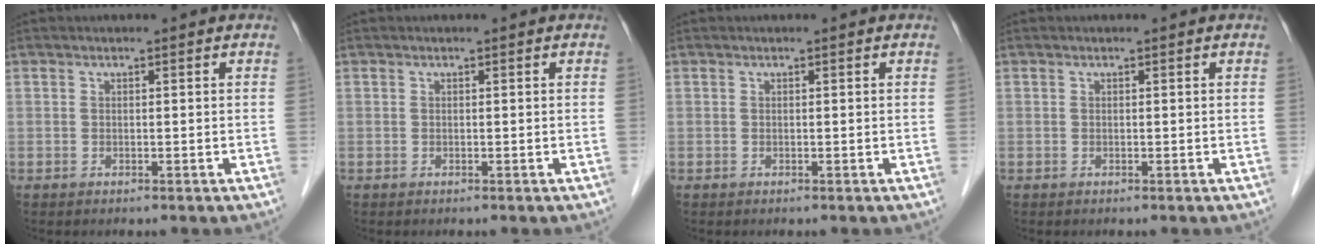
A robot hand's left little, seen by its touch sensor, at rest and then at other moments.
{"total": 0.0}
{"total": 0.0}
{"total": 0.0}